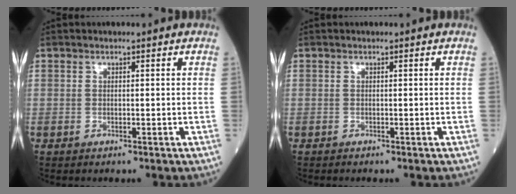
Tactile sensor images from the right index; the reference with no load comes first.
{"total": 0.0}